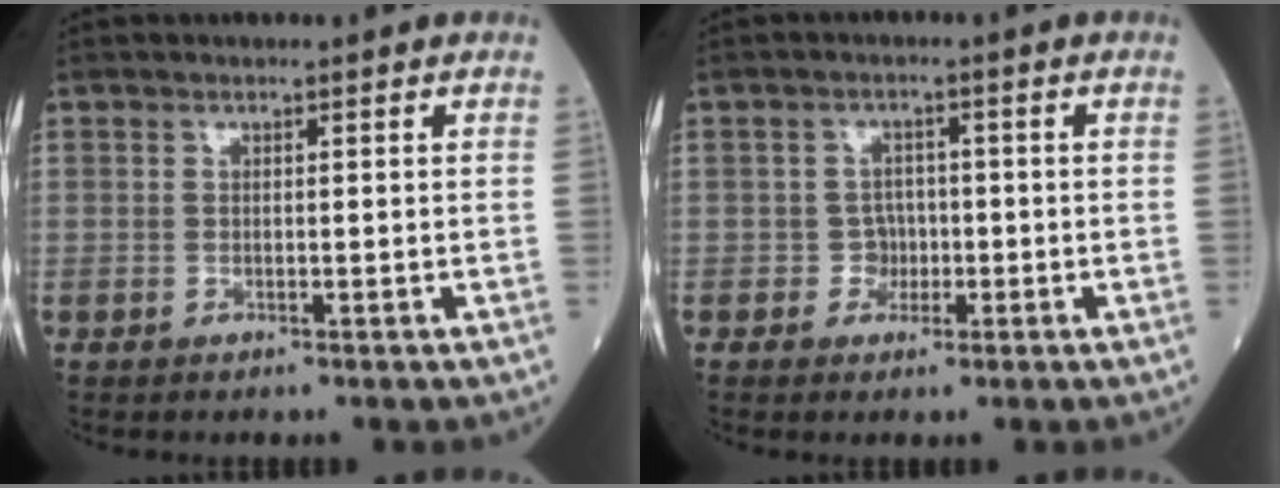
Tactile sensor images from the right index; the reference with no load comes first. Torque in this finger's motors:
{"motor_torque": [-0.07, 0.09, -0.01, -0.01]}